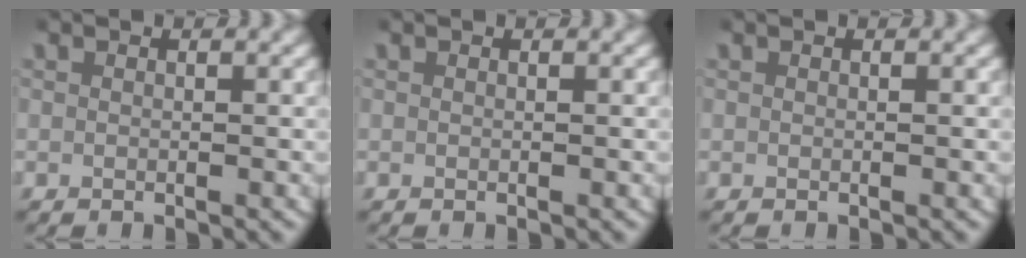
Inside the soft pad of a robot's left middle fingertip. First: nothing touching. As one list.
[{"total": 0.0}, {"total": 0.0}]